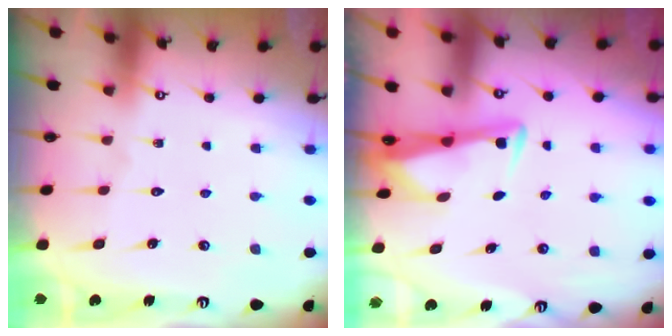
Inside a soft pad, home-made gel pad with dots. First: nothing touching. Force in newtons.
{"total": 3.4, "press": 3.4, "slide": 0.4}